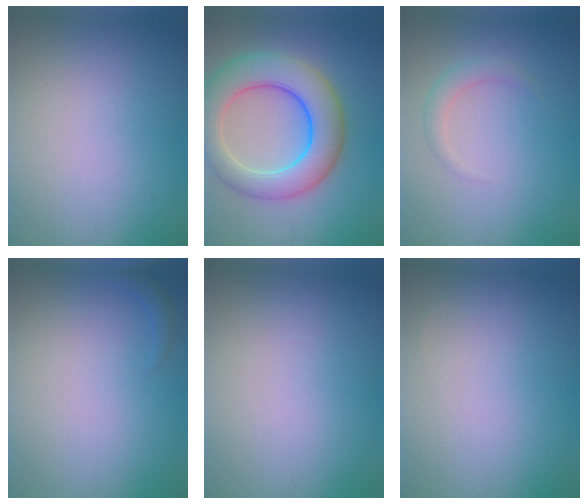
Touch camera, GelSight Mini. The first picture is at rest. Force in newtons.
{"total": 9.0, "press": 9.0, "slide": 0.2}
{"total": 1.6, "press": 1.6, "slide": 0.1}
{"total": 0.9, "press": 0.9, "slide": 0.1}
{"total": 0.0}
{"total": 0.0}